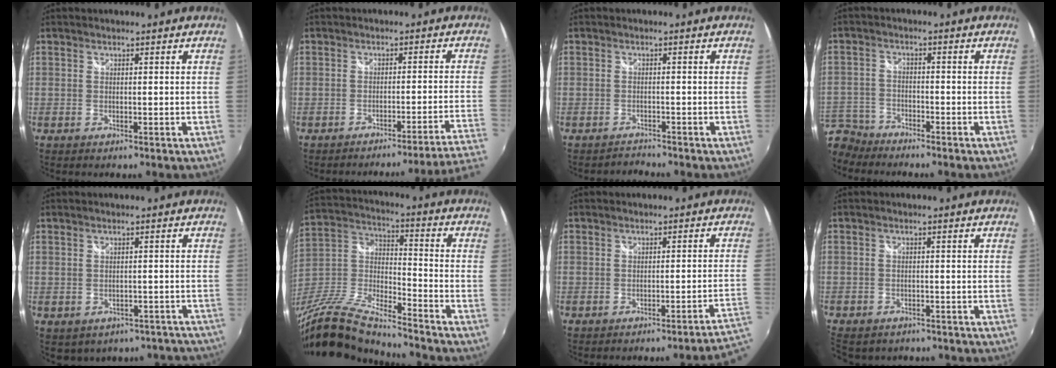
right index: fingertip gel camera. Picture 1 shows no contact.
{"total": 8.6, "force": [-7.3, -3.5, 3.0], "torque": [-0.031, -0.030, -0.101]}
{"total": 1.9, "force": [-1.8, 0.2, -0.5], "torque": [0.006, -0.002, -0.031]}
{"total": 8.6, "force": [-7.3, 4.3, 1.1], "torque": [-0.054, 0.001, -0.147]}
{"total": 11.1, "force": [-8.6, 6.3, 3.1], "torque": [-0.061, 0.006, -0.080]}
{"total": 19.4, "force": [-15.4, 4.0, 11.0], "torque": [-0.231, -0.026, -0.292]}
{"total": 4.6, "force": [-3.7, -1.4, 2.4], "torque": [-0.029, -0.012, -0.049]}
{"total": 6.4, "force": [-5.2, 3.3, 1.8], "torque": [-0.054, -0.018, -0.078]}